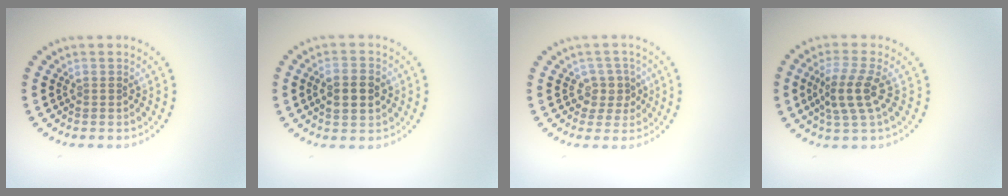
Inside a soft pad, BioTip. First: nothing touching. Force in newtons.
{"total": 3.0, "press": 3.0, "slide": 0.2}
{"total": 2.2, "press": 1.9, "slide": 1.1}
{"total": 3.5, "press": 3.0, "slide": 1.8}